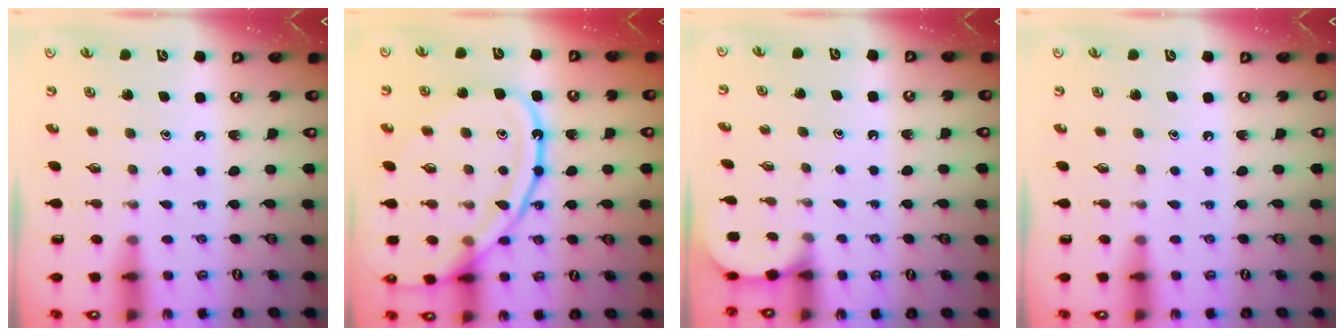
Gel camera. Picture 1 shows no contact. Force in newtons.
{"total": 19.4, "press": 19.3, "slide": 1.9}
{"total": 1.8, "press": 1.8, "slide": 0.1}
{"total": 0.0}